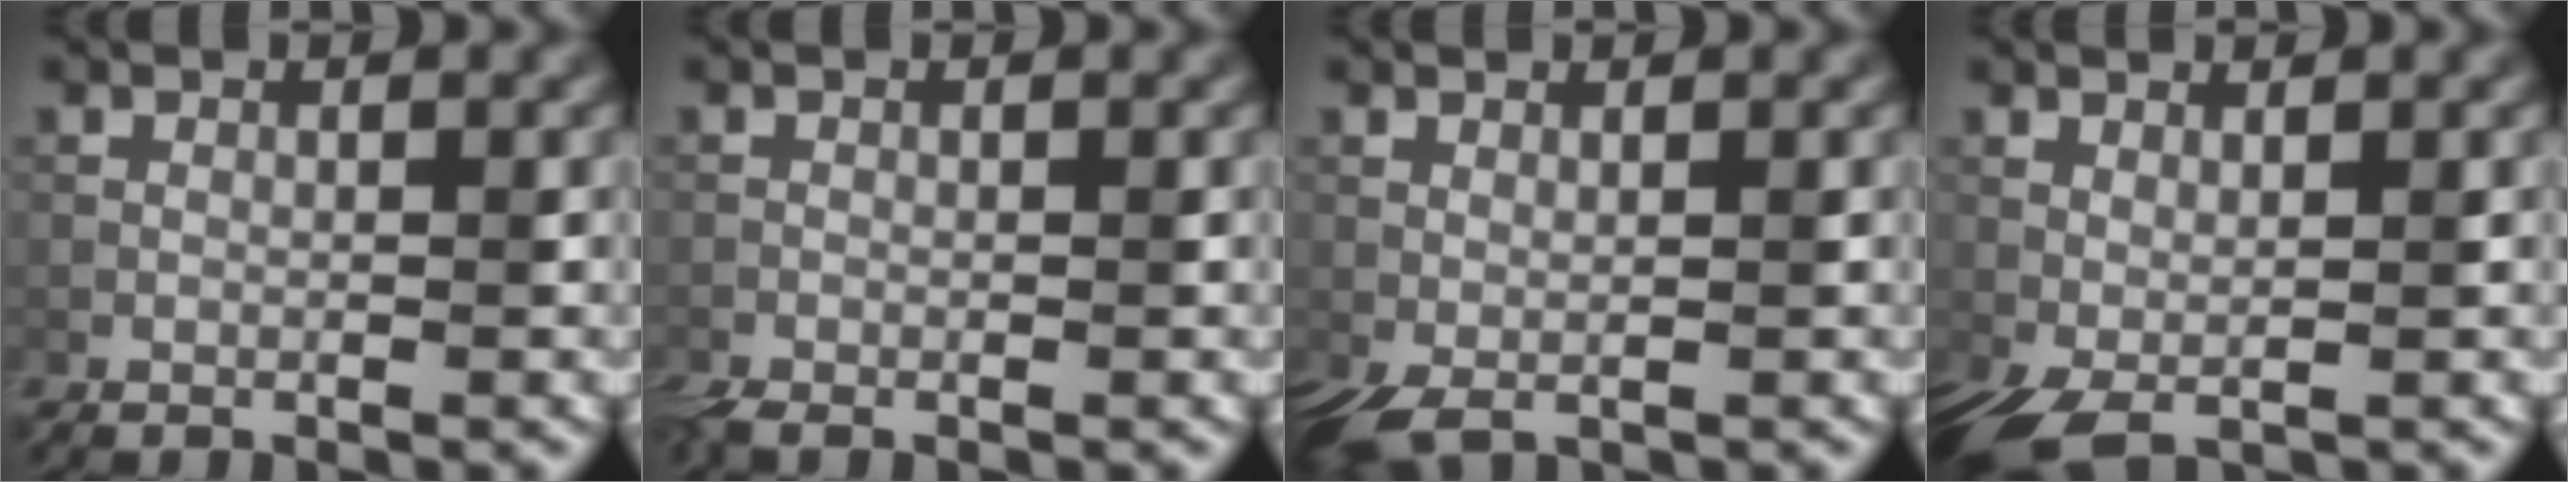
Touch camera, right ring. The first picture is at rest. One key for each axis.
{"total": 1.5, "fx": -1.2, "fy": 0.4, "fz": 1.0, "tx": -0.025, "ty": -0.003, "tz": -0.025}
{"total": 2.6, "fx": 0.2, "fy": 1.1, "fz": 2.3, "tx": -0.048, "ty": -0.004, "tz": 0.005}
{"total": 3.4, "fx": 0.2, "fy": 1.5, "fz": 3.1, "tx": -0.066, "ty": -0.005, "tz": 0.007}